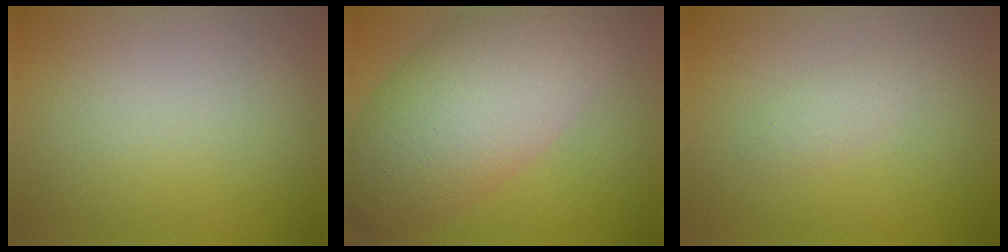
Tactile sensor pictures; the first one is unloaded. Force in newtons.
{"total": 11.2, "press": 11.2, "slide": 0.3}
{"total": 1.3, "press": 1.2, "slide": 0.1}